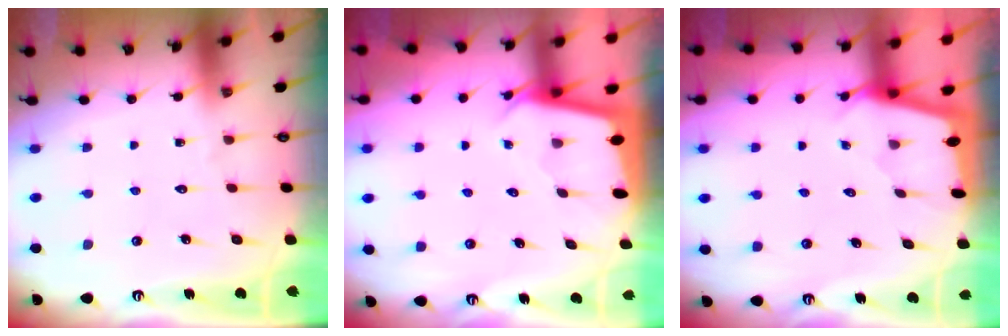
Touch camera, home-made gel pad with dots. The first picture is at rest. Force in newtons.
{"total": 2.1, "press": 2.1, "slide": 0.1}
{"total": 1.9, "press": 1.9, "slide": 0.1}